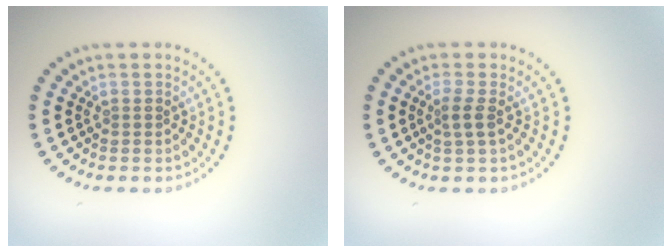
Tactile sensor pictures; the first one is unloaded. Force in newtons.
{"total": 1.6, "press": 1.3, "slide": 0.9}